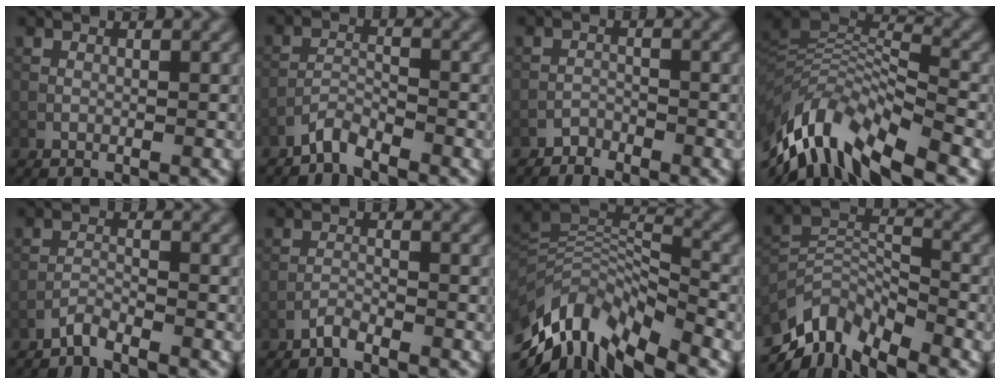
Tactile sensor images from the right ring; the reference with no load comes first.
{"total": 2.0, "force": [-1.9, 0.2, 0.6], "torque": [-0.013, 0.007, -0.043]}
{"total": 1.2, "force": [-1.1, 0.4, 0.0], "torque": [0.002, 0.005, -0.024]}
{"total": 12.1, "force": [-6.7, 4.4, 9.1], "torque": [-0.189, 0.016, -0.124]}
{"total": 1.4, "force": [-1.3, 0.0, 0.4], "torque": [-0.008, 0.005, -0.030]}
{"total": 1.0, "force": [-1.0, 0.0, 0.4], "torque": [-0.008, 0.005, -0.022]}
{"total": 12.3, "force": [-7.4, 5.2, 8.3], "torque": [-0.172, 0.010, -0.131]}
{"total": 8.3, "force": [-6.4, 3.3, 4.1], "torque": [-0.072, -0.005, -0.130]}